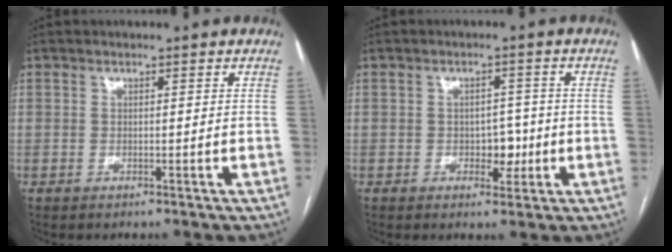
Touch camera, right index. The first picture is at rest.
{"total": 3.7, "force": [-0.8, 2.4, 2.6], "torque": [-0.028, 0.006, -0.006]}